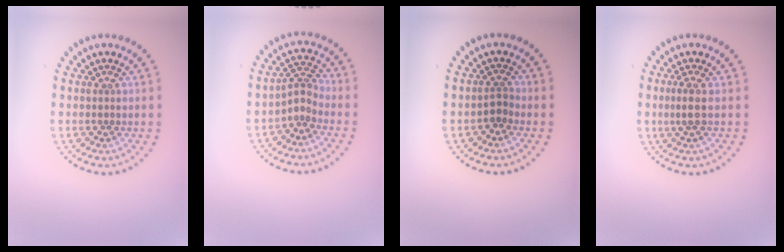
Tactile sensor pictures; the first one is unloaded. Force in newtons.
{"total": 2.0, "press": 1.4, "slide": 1.5}
{"total": 1.2, "press": 1.0, "slide": 0.8}
{"total": 1.6, "press": 1.2, "slide": 1.1}